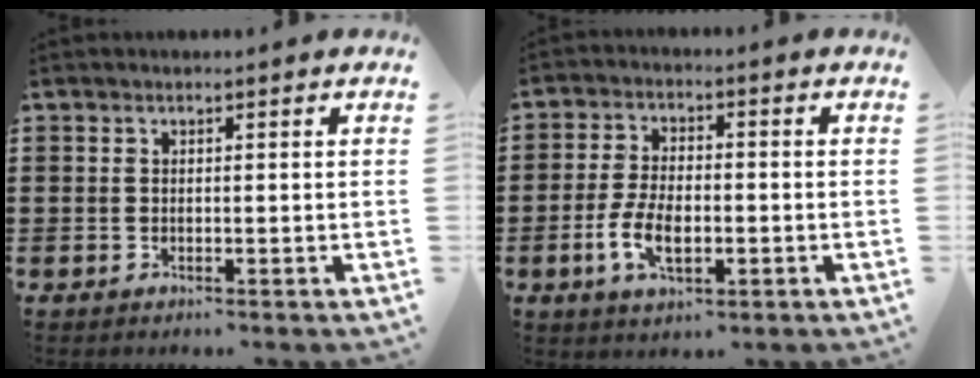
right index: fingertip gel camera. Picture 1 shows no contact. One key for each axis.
{"total": 6.6, "fx": -2.1, "fy": 3.0, "fz": 5.6, "tx": -0.129, "ty": -0.006, "tz": -0.044}